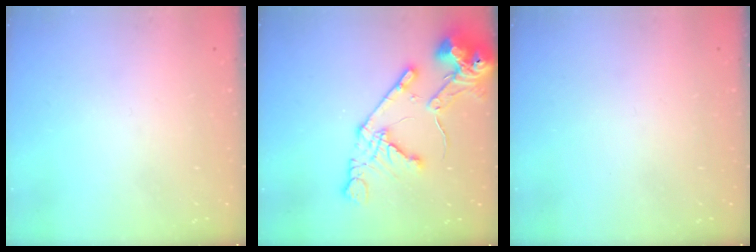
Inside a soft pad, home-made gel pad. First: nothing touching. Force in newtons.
{"total": 16.1, "press": 16.0, "slide": 1.8}
{"total": 0.0}